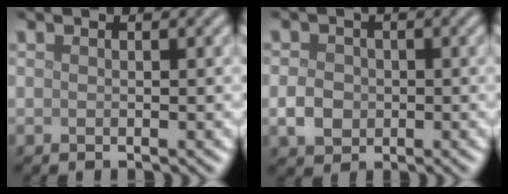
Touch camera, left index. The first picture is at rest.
{"total": 2.6, "force": [-0.4, 2.2, 1.3], "torque": [-0.025, -0.001, -0.013]}